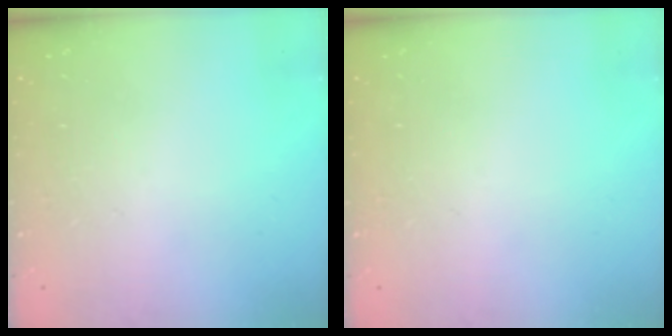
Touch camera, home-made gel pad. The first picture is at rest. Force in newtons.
{"total": 0.0}